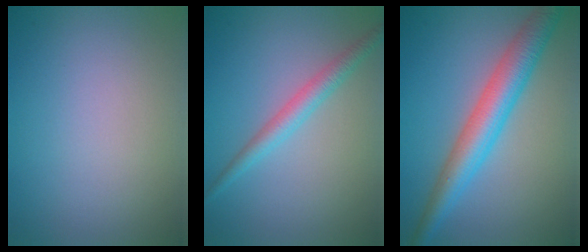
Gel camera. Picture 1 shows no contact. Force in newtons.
{"total": 2.4, "press": 2.3, "slide": 0.2}
{"total": 5.5, "press": 5.5, "slide": 0.1}